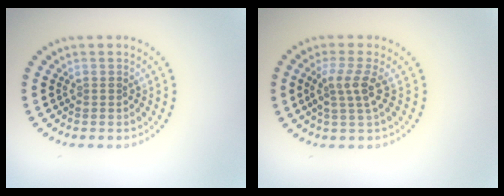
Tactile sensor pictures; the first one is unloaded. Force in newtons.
{"total": 2.8, "press": 2.1, "slide": 1.9}